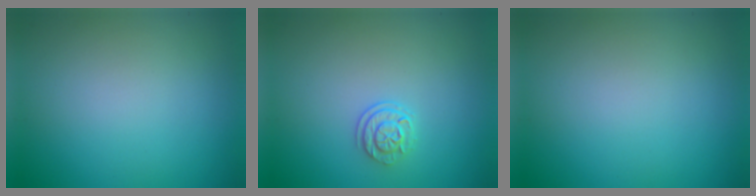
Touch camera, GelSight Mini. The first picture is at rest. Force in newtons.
{"total": 1.9, "press": 1.6, "slide": 1.1}
{"total": 0.0}